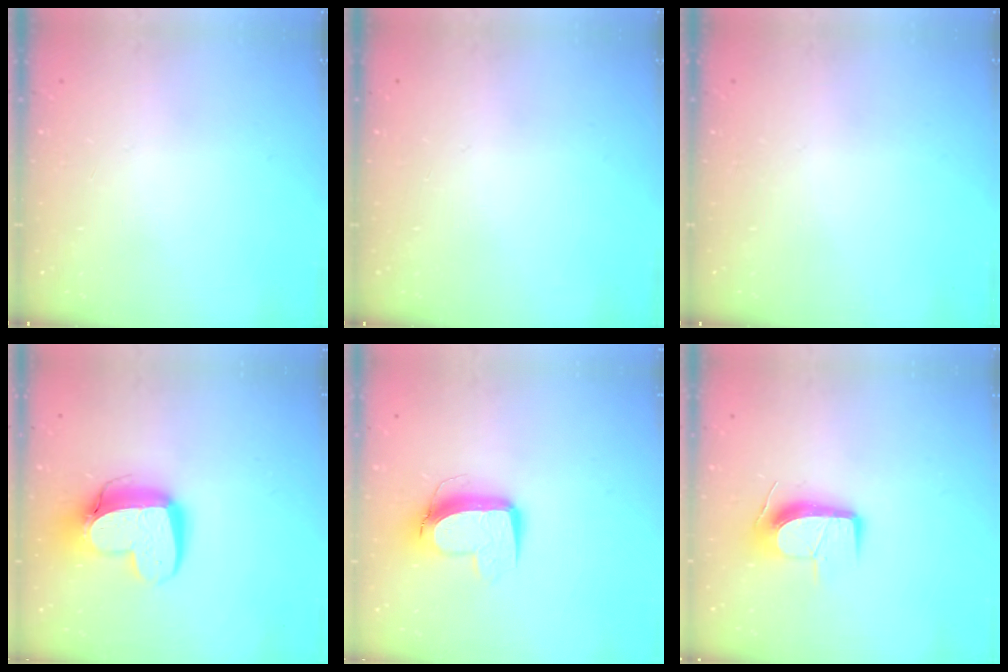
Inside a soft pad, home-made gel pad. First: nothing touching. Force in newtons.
{"total": 0.0}
{"total": 0.0}
{"total": 15.5, "press": 15.5, "slide": 1.2}
{"total": 10.9, "press": 10.9, "slide": 1.2}
{"total": 11.1, "press": 11.1, "slide": 0.5}